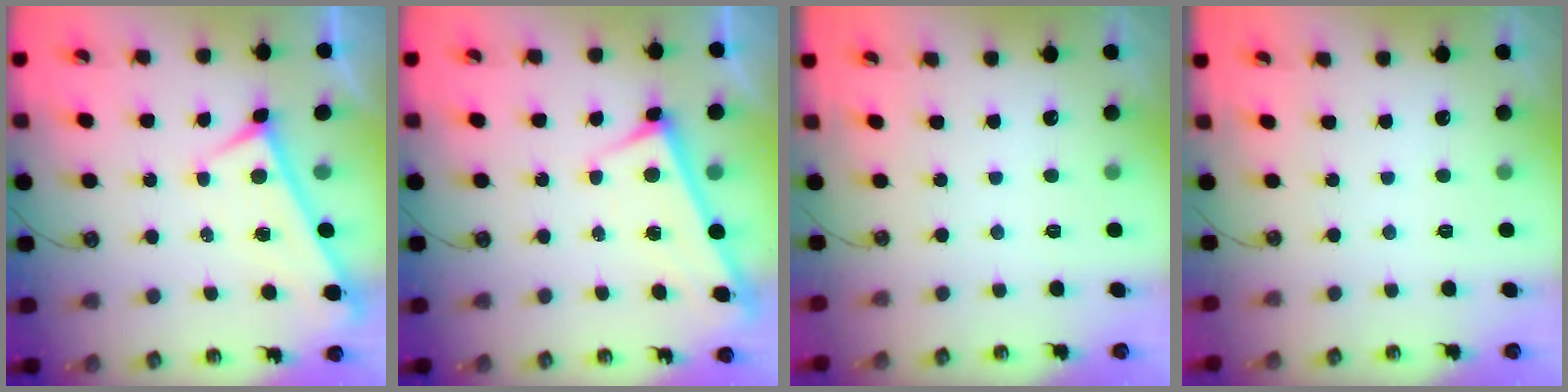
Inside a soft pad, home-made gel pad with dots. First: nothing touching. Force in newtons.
{"total": 2.8, "press": 2.8, "slide": 0.2}
{"total": 0.0}
{"total": 0.0}